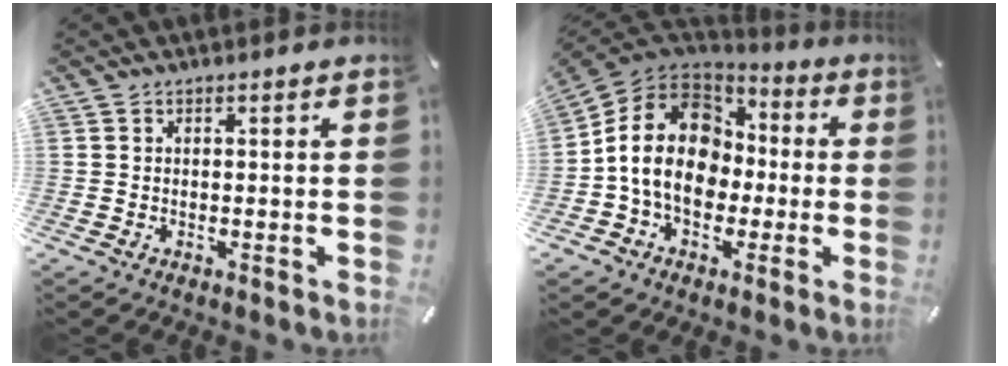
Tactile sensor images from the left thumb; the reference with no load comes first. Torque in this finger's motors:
{"motor_torque": [2.09, 2.92, 1.48, -0.75, 0.77]}